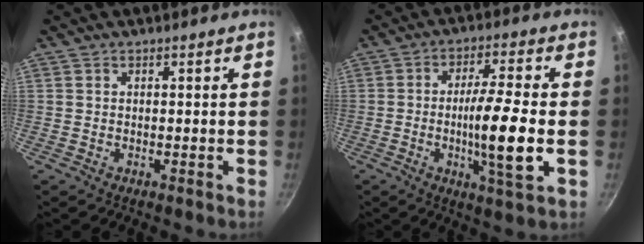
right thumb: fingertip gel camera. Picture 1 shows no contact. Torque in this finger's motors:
{"motor_torque": [3.13, 1.88, 1.29, -0.83, 0.17]}